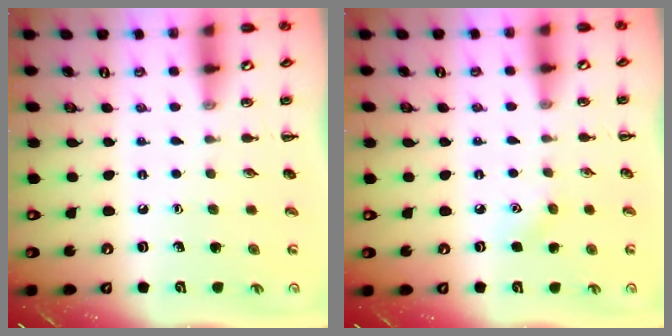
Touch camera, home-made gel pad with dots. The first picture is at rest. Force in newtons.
{"total": 3.9, "press": 3.8, "slide": 1.0}